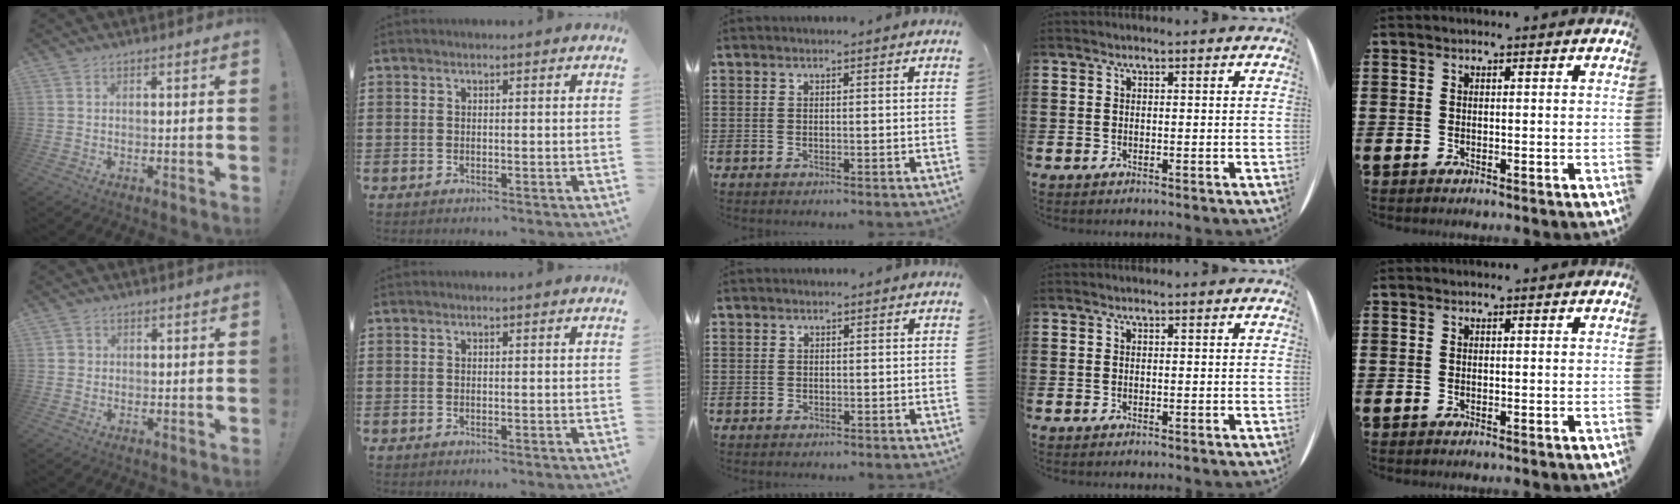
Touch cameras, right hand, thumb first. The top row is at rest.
{"thumb": {"total": 1.5, "force": [0.2, 1.4, 0.4], "torque": [-0.001, 0.002, 0.002]}, "middle": {"total": 0.6, "force": [-0.3, 0.6, 0.0], "torque": [-0.001, 0.005, -0.007]}}